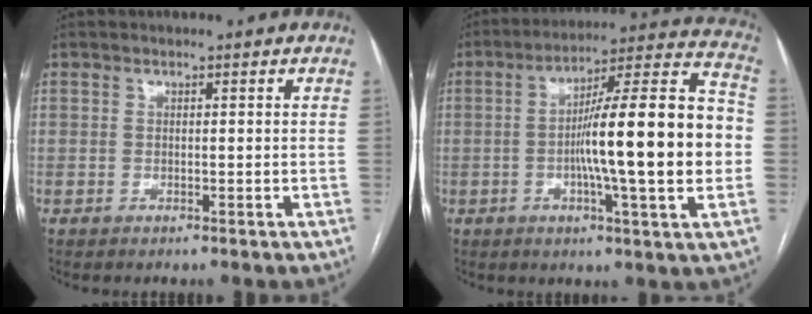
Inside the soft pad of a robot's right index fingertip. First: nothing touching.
{"total": 20.7, "force": [-2.1, 1.2, 20.6], "torque": [-0.297, 0.018, -0.038]}